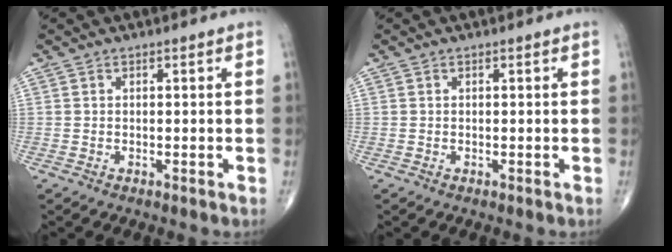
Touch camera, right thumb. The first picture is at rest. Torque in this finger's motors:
{"motor_torque": [0.00, 0.00, 0.04, 0.03, 0.00]}